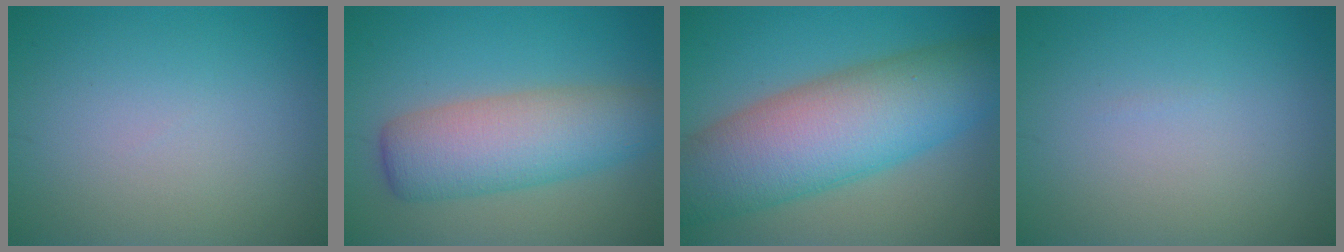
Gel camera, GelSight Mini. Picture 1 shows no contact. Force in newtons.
{"total": 7.1, "press": 7.1, "slide": 0.3}
{"total": 11.9, "press": 11.9, "slide": 0.3}
{"total": 0.0}